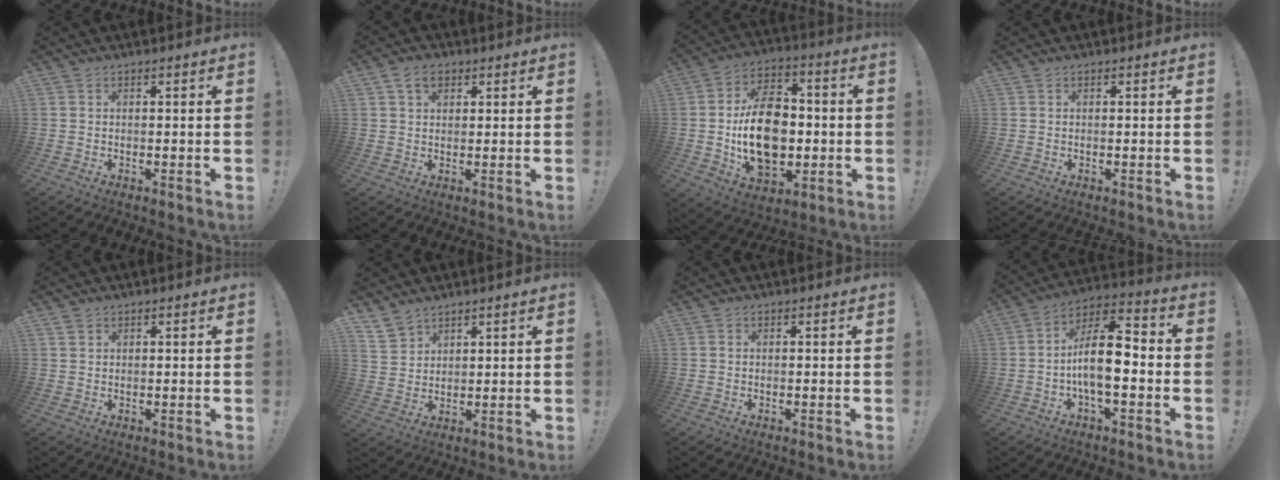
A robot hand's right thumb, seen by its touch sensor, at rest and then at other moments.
{"total": 5.0, "force": [2.5, 3.4, 2.8], "torque": [-0.053, 0.003, 0.048]}
{"total": 20.1, "force": [-1.6, 13.7, 14.7], "torque": [-0.262, 0.004, -0.026]}
{"total": 0.0}
{"total": 1.2, "force": [1.0, 0.7, 0.3], "torque": [-0.007, 0.000, 0.019]}
{"total": 5.9, "force": [4.9, 3.0, 1.1], "torque": [-0.024, -0.034, 0.096]}
{"total": 0.0}
{"total": 14.2, "force": [-2.6, 6.1, 12.6], "torque": [-0.226, 0.015, -0.046]}